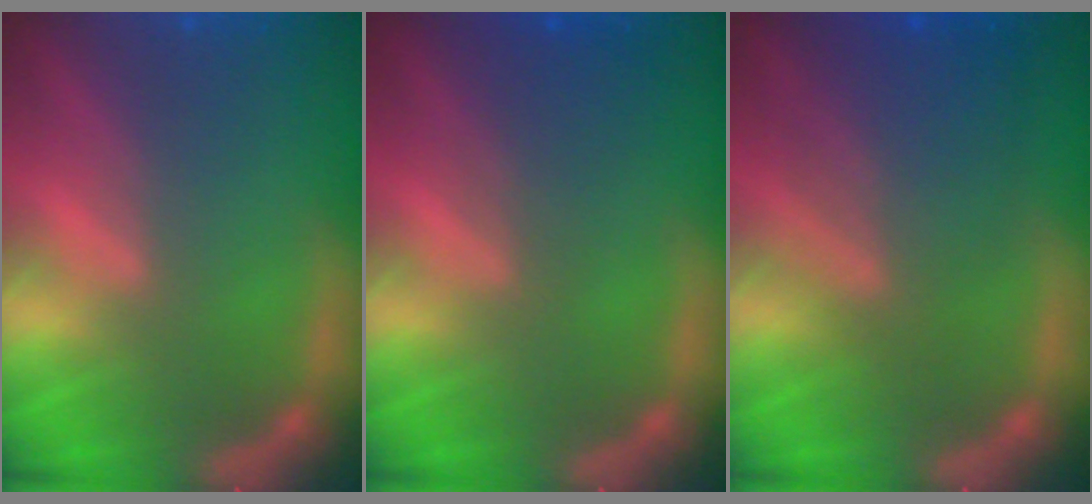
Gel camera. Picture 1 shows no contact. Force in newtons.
{"total": 2.4}
{"total": 6.1}